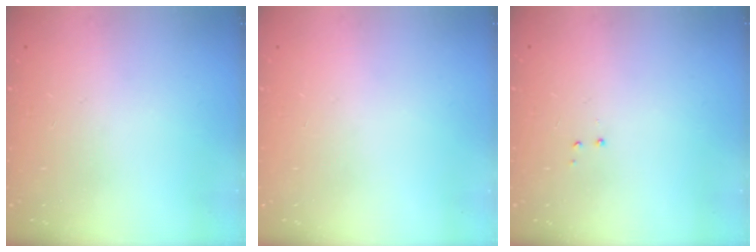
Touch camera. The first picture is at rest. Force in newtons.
{"total": 0.0}
{"total": 2.9, "press": 2.8, "slide": 0.6}